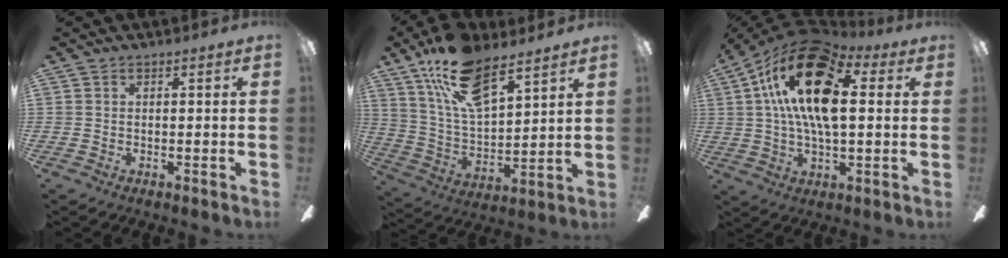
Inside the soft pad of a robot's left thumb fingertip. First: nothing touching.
{"total": 18.4, "force": [12.6, 7.8, 11.0], "torque": [-0.208, -0.055, 0.225]}
{"total": 23.0, "force": [6.9, 11.5, 18.8], "torque": [-0.338, -0.011, 0.111]}